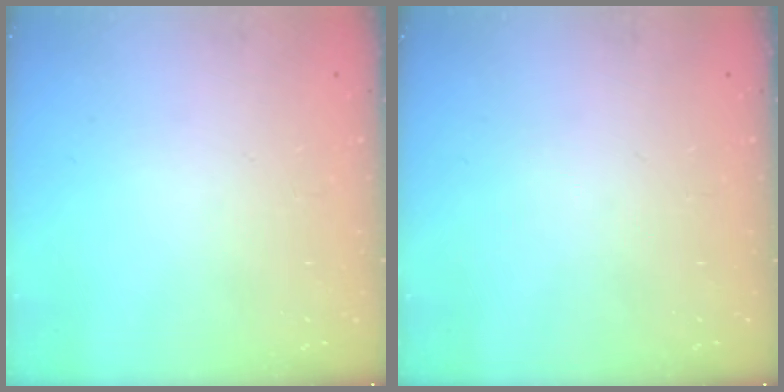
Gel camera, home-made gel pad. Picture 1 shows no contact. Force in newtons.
{"total": 0.0}